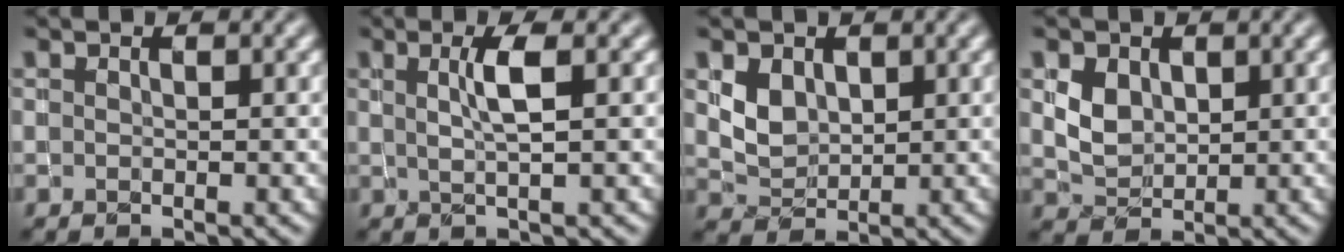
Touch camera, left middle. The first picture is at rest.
{"total": 2.4, "force": [0.3, 0.5, 2.3], "torque": [-0.038, -0.002, 0.005]}
{"total": 2.4, "force": [0.7, 1.9, 1.3], "torque": [-0.029, -0.006, 0.019]}
{"total": 2.5, "force": [0.7, 2.0, 1.4], "torque": [-0.032, -0.004, 0.016]}